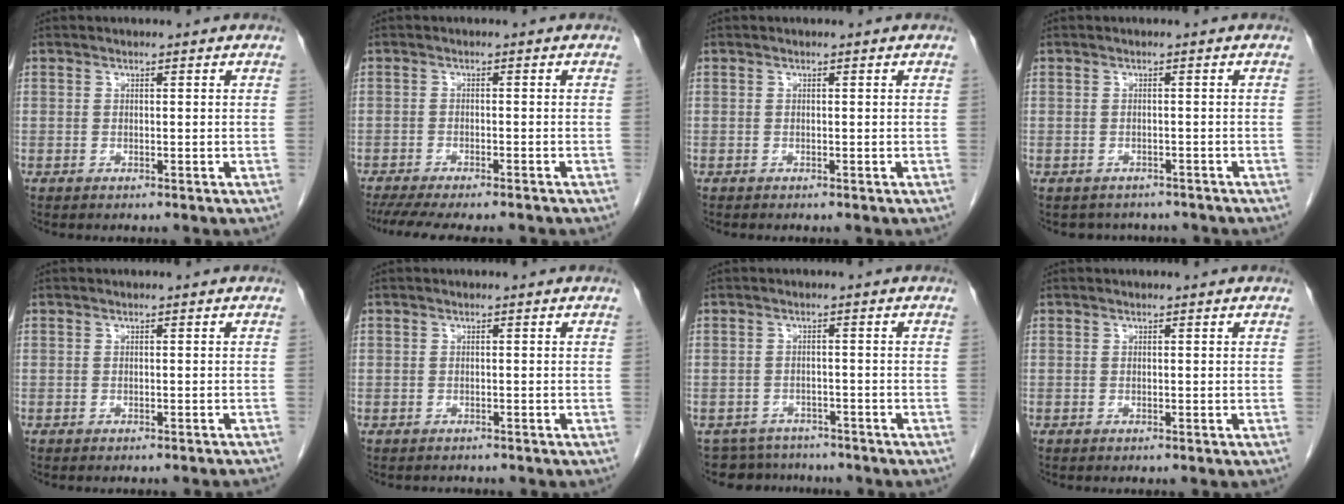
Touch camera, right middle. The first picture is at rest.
{"total": 12.0, "force": [-10.3, 2.3, 5.7], "torque": [-0.093, -0.015, -0.143]}
{"total": 0.0}
{"total": 4.6, "force": [-4.0, 2.1, 0.4], "torque": [-0.006, 0.006, -0.044]}
{"total": 4.2, "force": [-4.0, 0.3, 1.3], "torque": [-0.018, -0.014, -0.043]}
{"total": 1.4, "force": [-1.1, 0.8, -0.2], "torque": [-0.013, 0.000, -0.020]}
{"total": 5.9, "force": [-5.3, 2.5, -0.4], "torque": [0.007, 0.011, -0.071]}
{"total": 0.0}